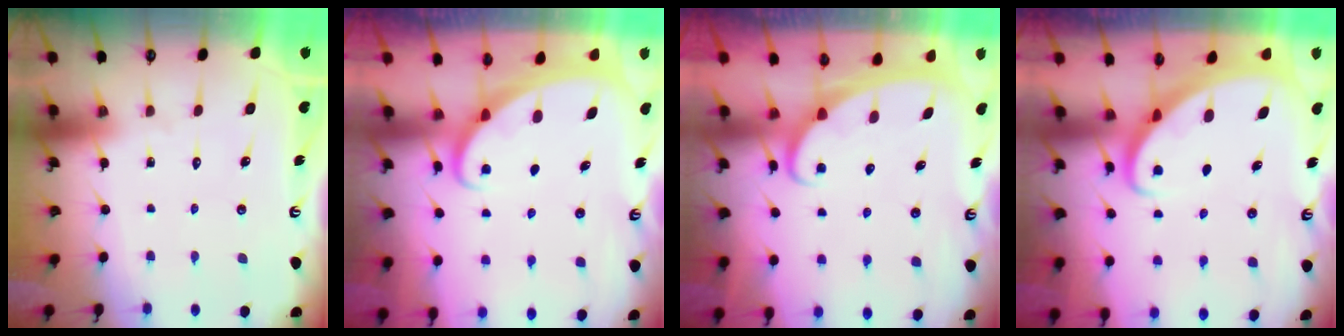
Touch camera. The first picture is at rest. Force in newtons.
{"total": 1.8, "press": 1.8, "slide": 0.2}
{"total": 2.4, "press": 2.4, "slide": 0.3}
{"total": 2.6, "press": 2.6, "slide": 0.3}